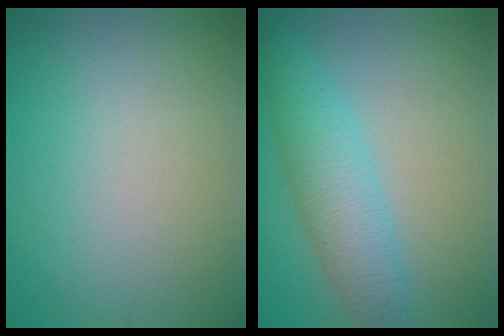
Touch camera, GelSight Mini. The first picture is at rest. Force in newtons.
{"total": 4.4, "press": 4.4, "slide": 0.1}